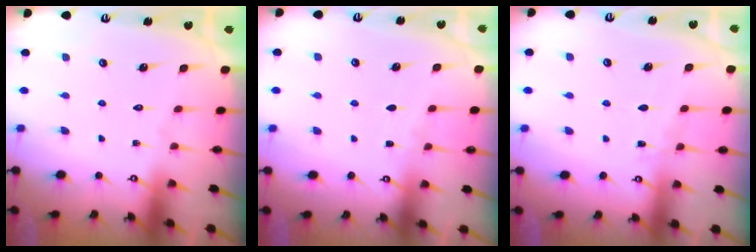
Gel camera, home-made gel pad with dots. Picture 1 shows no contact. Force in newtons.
{"total": 2.3, "press": 2.2, "slide": 0.3}
{"total": 2.8, "press": 2.7, "slide": 0.4}